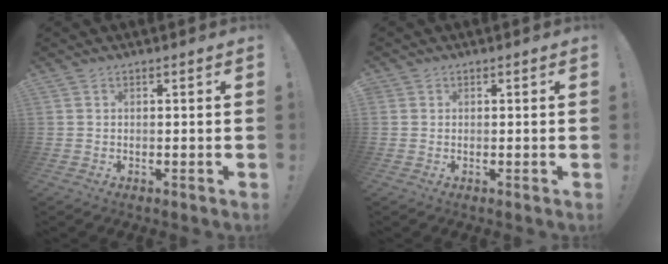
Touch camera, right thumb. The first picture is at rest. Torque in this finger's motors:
{"motor_torque": [0.44, 2.45, 0.31, -0.06, 0.07]}